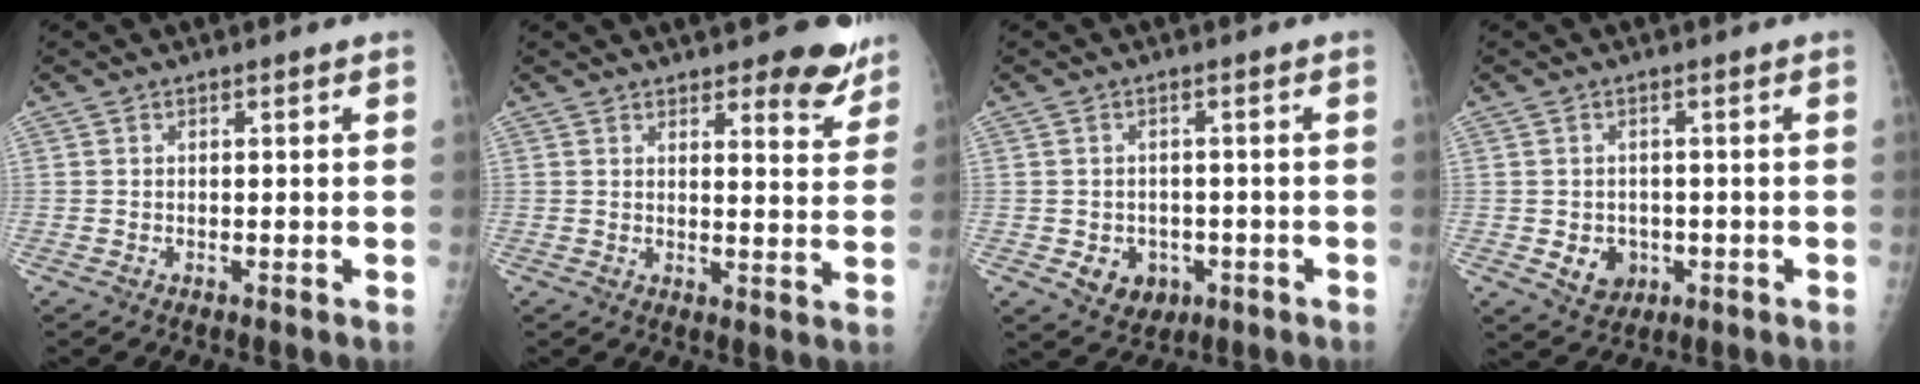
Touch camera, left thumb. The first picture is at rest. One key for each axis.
{"total": 7.3, "fx": 5.6, "fy": 2.6, "fz": 3.9, "tx": -0.017, "ty": -0.038, "tz": 0.067}
{"total": 5.4, "fx": -1.5, "fy": 4.6, "fz": 2.5, "tx": -0.015, "ty": 0.005, "tz": -0.009}
{"total": 4.7, "fx": -0.9, "fy": 4.1, "fz": 2.2, "tx": -0.014, "ty": 0.001, "tz": 0.000}